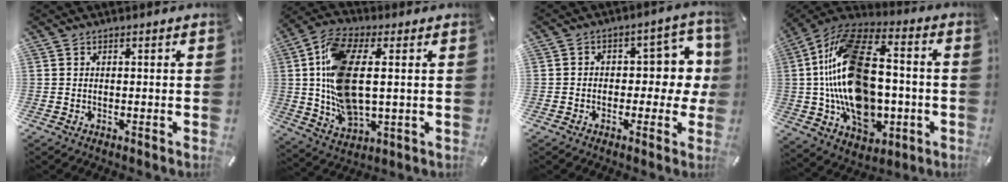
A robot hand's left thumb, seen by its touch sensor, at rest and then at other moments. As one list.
[{"total": 15.6, "force": [1.8, 7.8, 13.4], "torque": [-0.293, -0.006, 0.035]}, {"total": 8.6, "force": [-0.3, 5.6, 6.5], "torque": [-0.086, 0.007, -0.007]}, {"total": 23.9, "force": [-1.4, 16.1, 17.6], "torque": [-0.339, 0.010, -0.015]}]